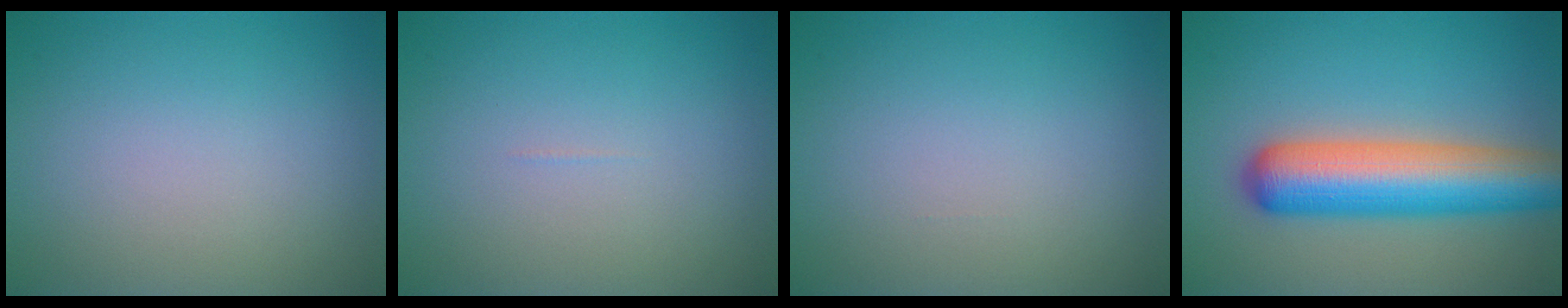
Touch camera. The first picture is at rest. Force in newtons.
{"total": 0.0}
{"total": 0.0}
{"total": 8.7, "press": 8.7, "slide": 0.2}